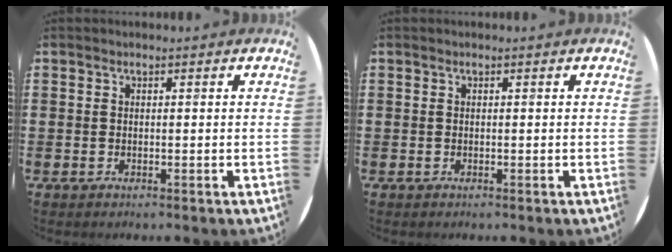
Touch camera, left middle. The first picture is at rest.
{"total": 0.0}